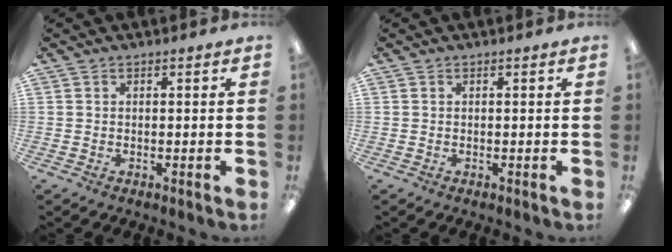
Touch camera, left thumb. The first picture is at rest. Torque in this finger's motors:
{"motor_torque": [0.00, 0.00, 0.00, 0.00, 0.00]}